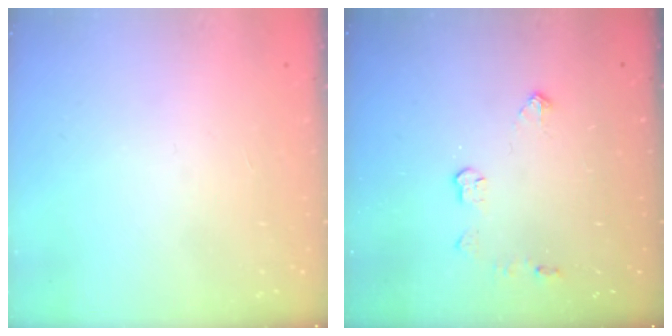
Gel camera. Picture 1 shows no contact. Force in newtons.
{"total": 4.7, "press": 4.6, "slide": 0.7}